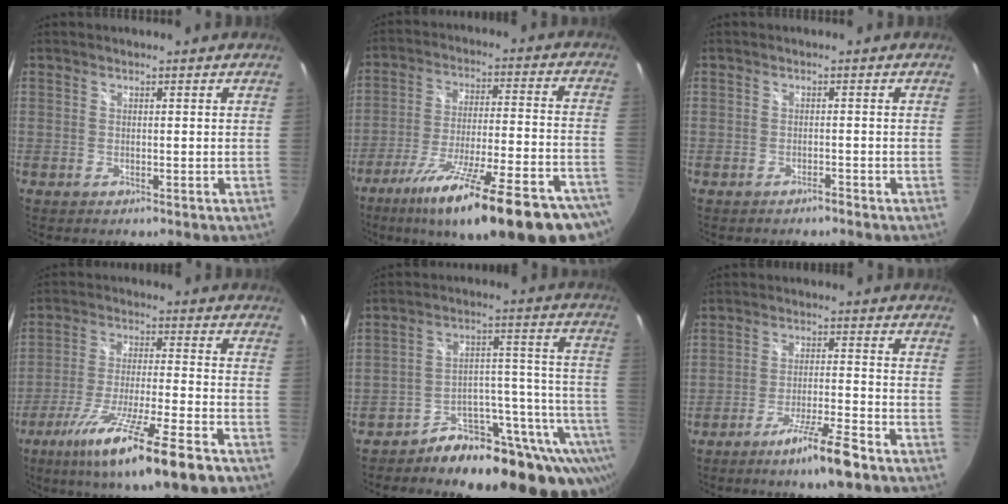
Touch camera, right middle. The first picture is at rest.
{"total": 28.6, "force": [-21.3, 4.8, 18.5], "torque": [-0.286, -0.068, -0.302]}
{"total": 1.0, "force": [-0.9, 0.2, 0.2], "torque": [-0.005, -0.001, -0.016]}
{"total": 17.8, "force": [-11.3, 1.4, 13.8], "torque": [-0.259, -0.057, -0.190]}
{"total": 23.3, "force": [-17.8, 8.9, 12.0], "torque": [-0.122, 0.021, -0.249]}
{"total": 8.5, "force": [-6.0, 0.0, 5.9], "torque": [-0.119, -0.006, -0.103]}